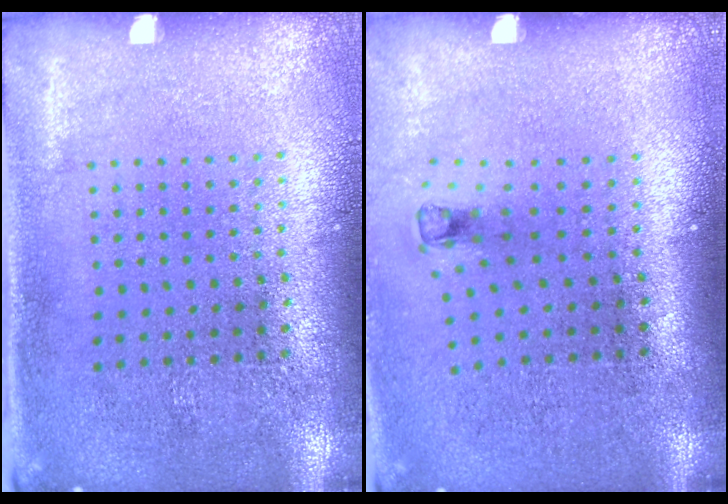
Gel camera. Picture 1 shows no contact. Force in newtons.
{"total": 0.7, "press": 0.4, "slide": 0.6}